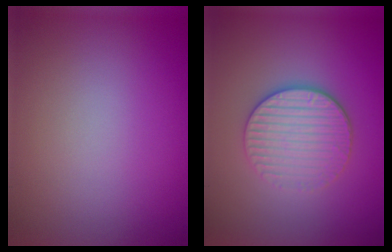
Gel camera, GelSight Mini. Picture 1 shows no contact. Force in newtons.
{"total": 4.0, "press": 3.4, "slide": 2.0}